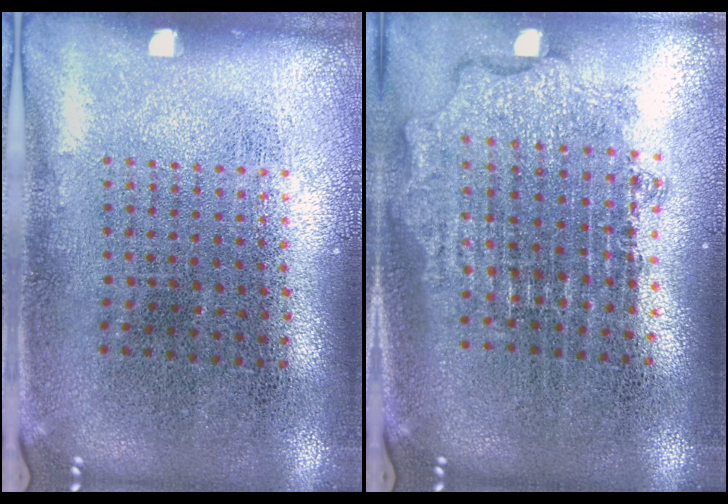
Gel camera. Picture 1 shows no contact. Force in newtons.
{"total": 1.9, "press": 1.5, "slide": 1.2}